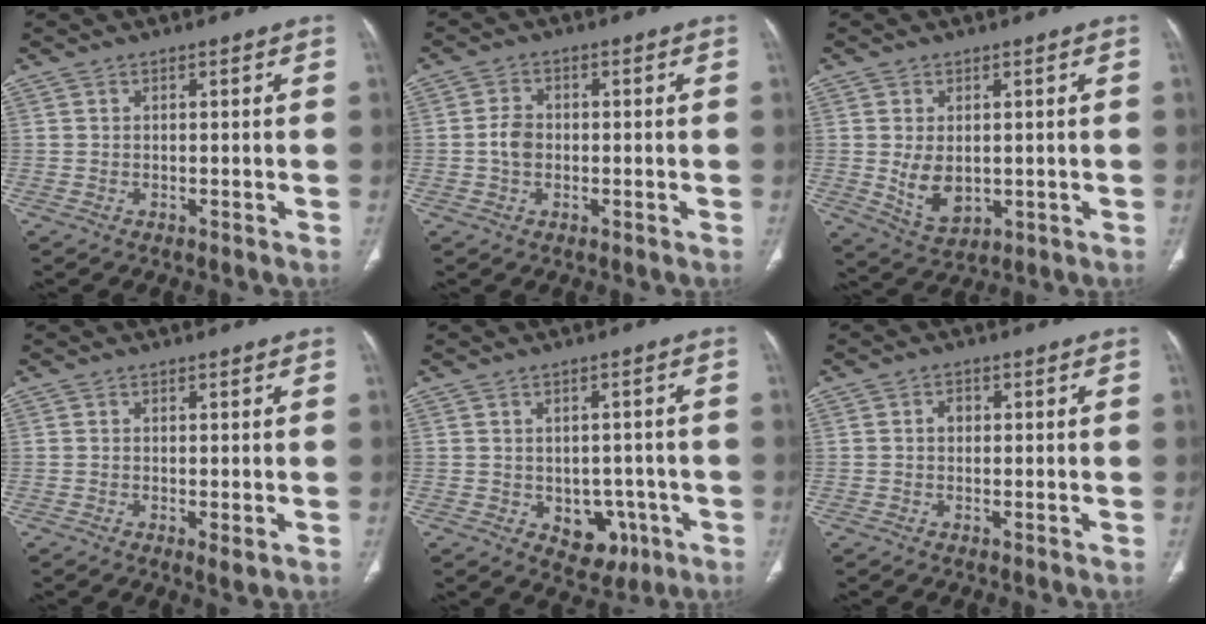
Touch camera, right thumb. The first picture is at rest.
{"total": 3.5, "force": [-0.4, 2.6, 2.3], "torque": [-0.040, 0.009, -0.014]}
{"total": 6.7, "force": [-0.1, 4.4, 5.0], "torque": [-0.079, -0.015, 0.017]}
{"total": 1.8, "force": [-0.4, 0.5, 1.7], "torque": [-0.034, -0.009, -0.005]}
{"total": 7.4, "force": [-2.3, 5.5, 4.3], "torque": [-0.021, 0.015, -0.016]}
{"total": 1.8, "force": [0.1, 1.4, 1.1], "torque": [-0.012, 0.007, 0.000]}